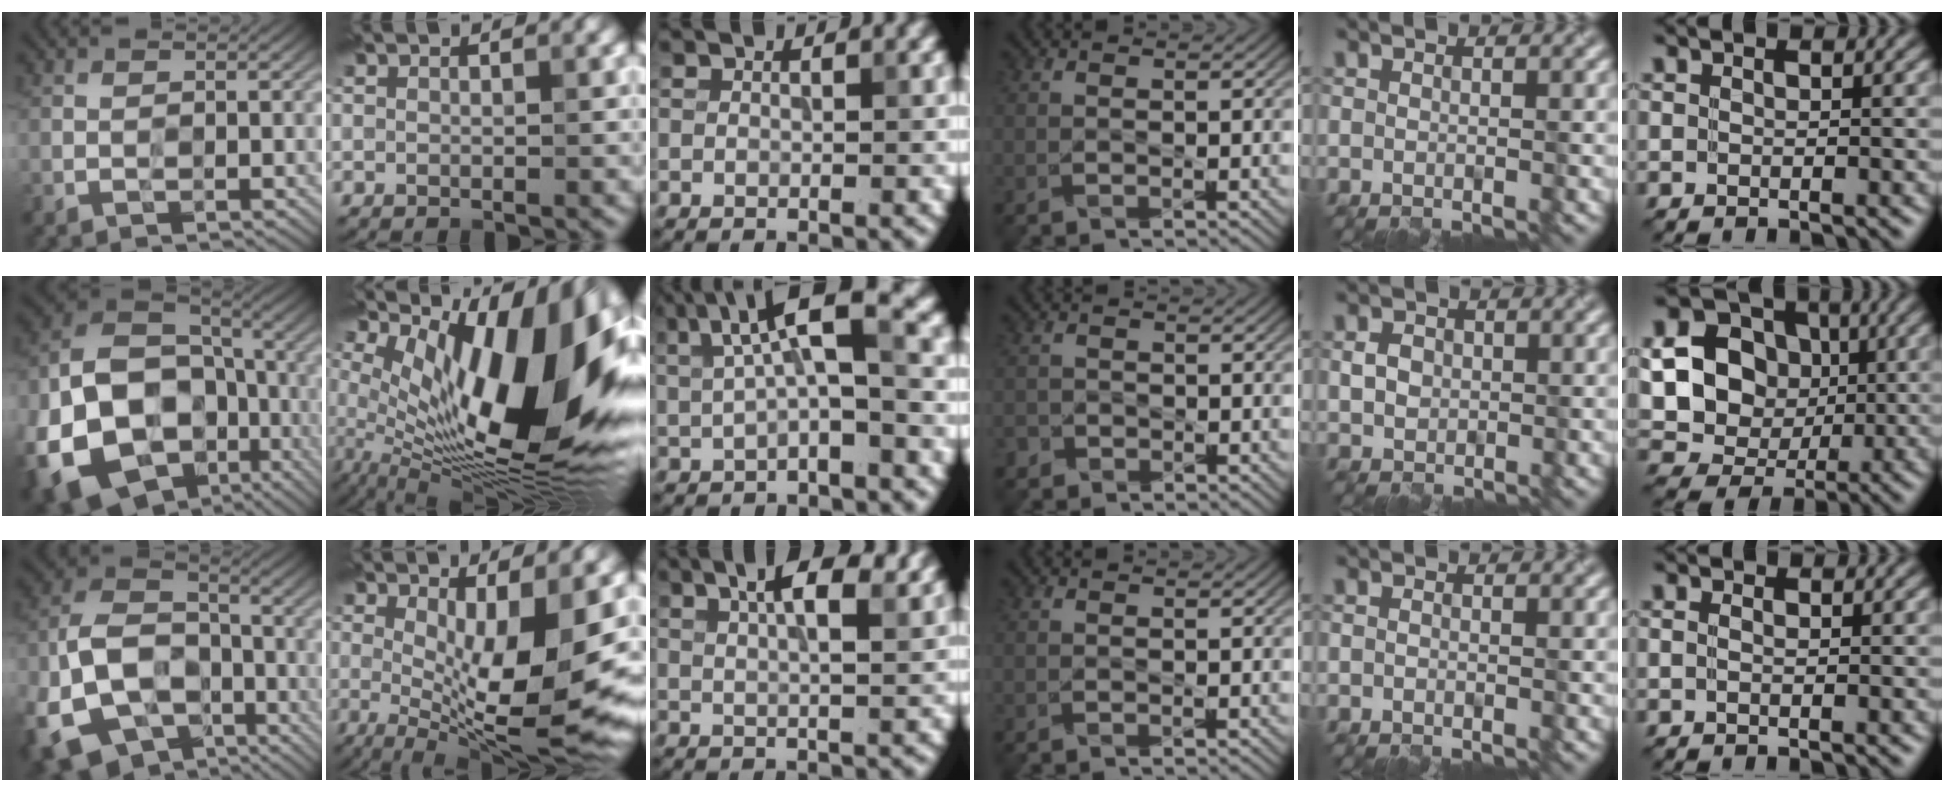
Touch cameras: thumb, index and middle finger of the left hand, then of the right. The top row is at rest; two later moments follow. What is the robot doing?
{"motion": "wipe", "object": "plastic plate"}